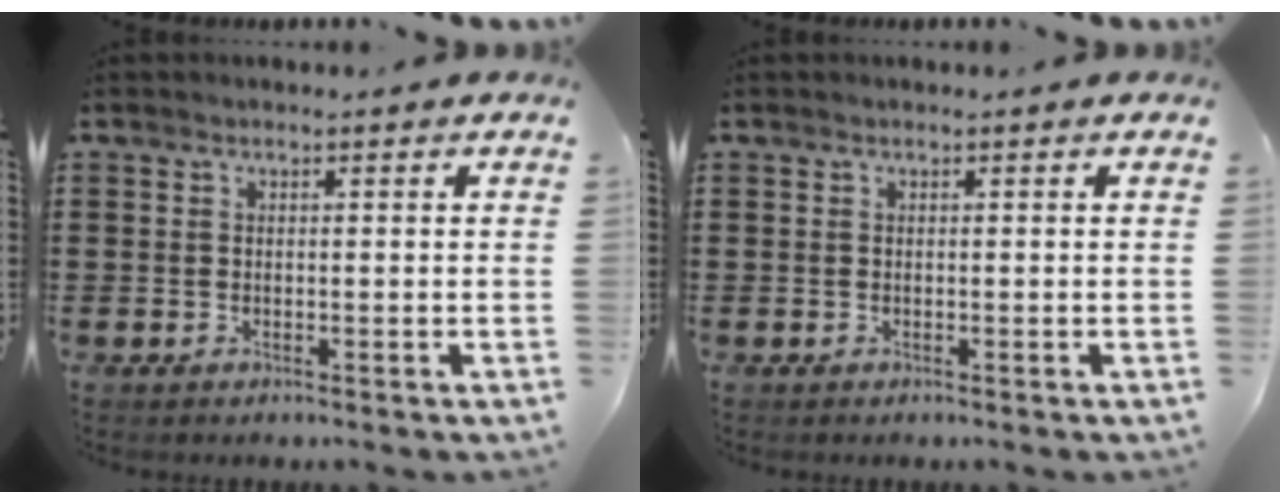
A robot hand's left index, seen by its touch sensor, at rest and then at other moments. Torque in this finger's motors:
{"motor_torque": [0.00, 0.00, 0.00, 0.00]}